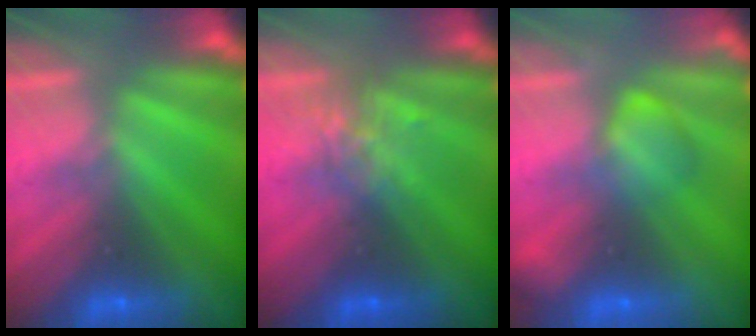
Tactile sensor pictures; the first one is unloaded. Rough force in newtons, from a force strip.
{"total": 3.9}
{"total": 2.4}